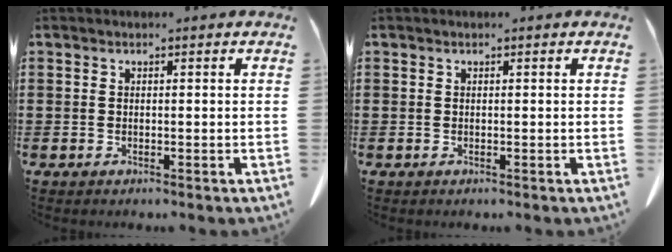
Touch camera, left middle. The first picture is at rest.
{"total": 0.0}